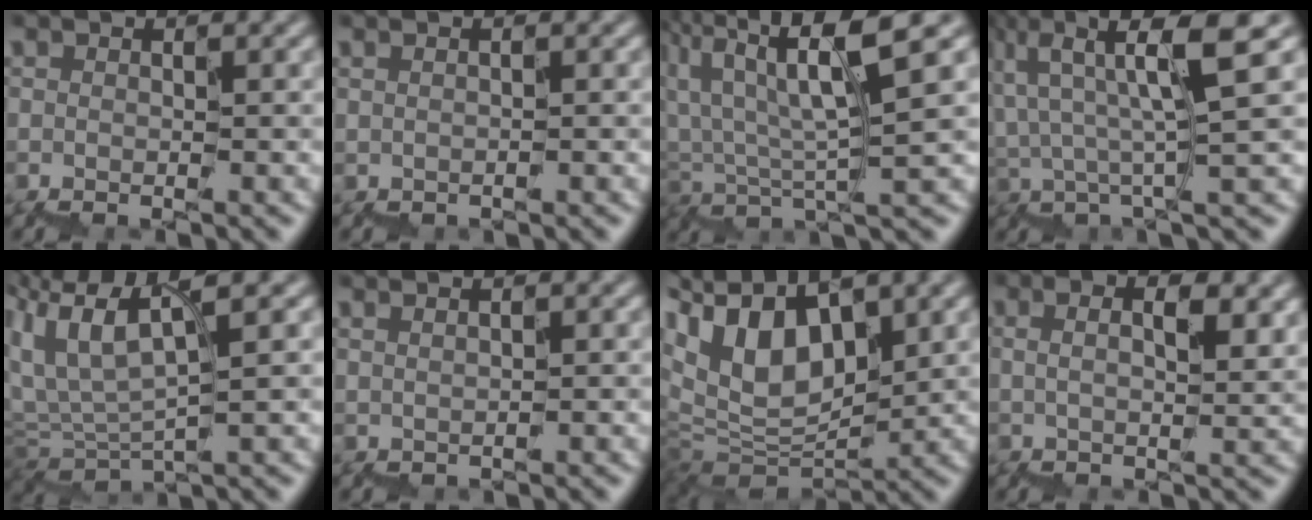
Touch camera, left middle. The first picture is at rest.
{"total": 0.0}
{"total": 6.5, "force": [3.0, 1.5, 5.6], "torque": [-0.102, 0.012, 0.052]}
{"total": 5.9, "force": [1.8, 1.2, 5.4], "torque": [-0.093, 0.017, 0.020]}
{"total": 5.1, "force": [2.9, 1.9, 3.7], "torque": [-0.099, 0.012, 0.057]}
{"total": 0.7, "force": [0.6, 0.3, -0.1], "torque": [0.007, 0.008, 0.008]}
{"total": 9.3, "force": [3.6, 5.6, 6.5], "torque": [-0.136, 0.026, 0.059]}
{"total": 3.5, "force": [1.3, 1.3, 3.0], "torque": [-0.032, 0.012, 0.014]}